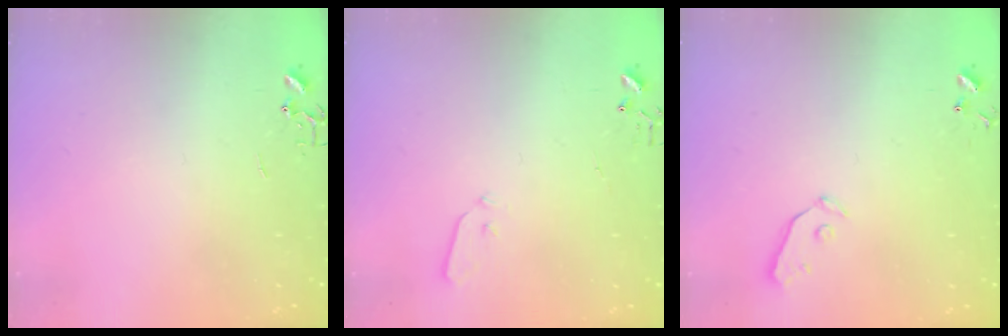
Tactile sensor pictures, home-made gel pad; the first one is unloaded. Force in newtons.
{"total": 3.6, "press": 3.6, "slide": 0.5}
{"total": 3.3, "press": 3.2, "slide": 0.5}